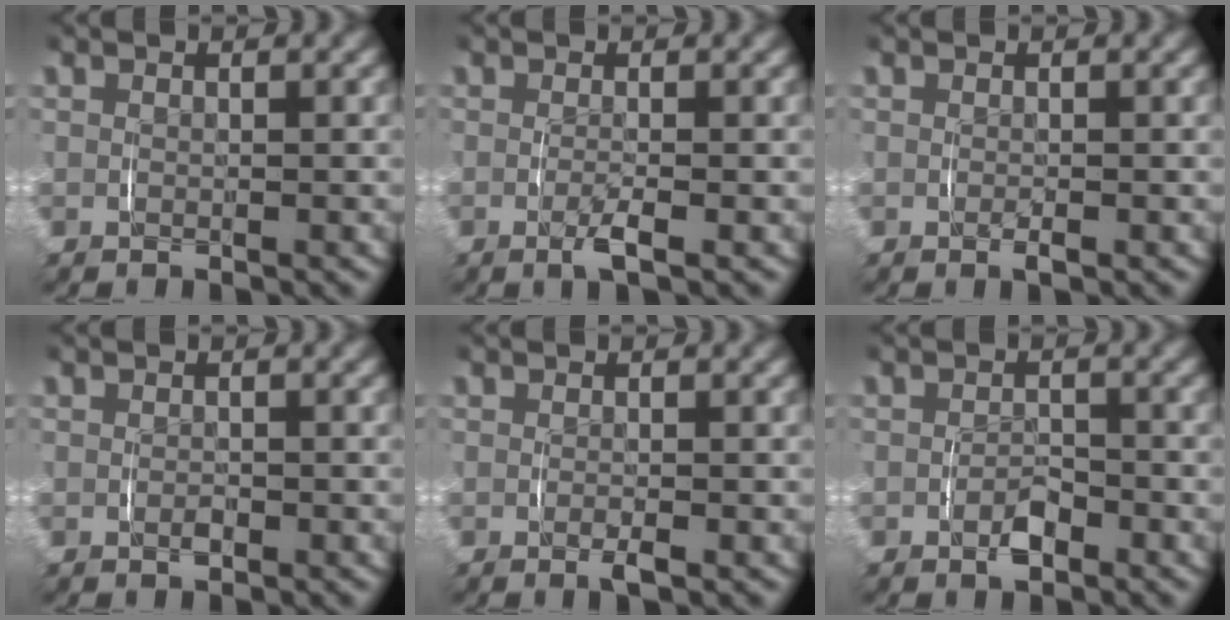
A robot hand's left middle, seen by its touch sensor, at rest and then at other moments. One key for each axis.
{"total": 1.6, "fx": -0.7, "fy": 0.1, "fz": 1.4, "tx": -0.034, "ty": -0.007, "tz": -0.009}
{"total": 0.6, "fx": -0.3, "fy": 0.1, "fz": 0.5, "tx": -0.012, "ty": 0.001, "tz": -0.006}
{"total": 0.8, "fx": -0.4, "fy": 0.4, "fz": 0.5, "tx": -0.011, "ty": -0.003, "tz": -0.007}
{"total": 1.0, "fx": -0.5, "fy": 0.1, "fz": 0.9, "tx": -0.017, "ty": 0.000, "tz": -0.008}
{"total": 2.0, "fx": -1.3, "fy": 1.1, "fz": 1.1, "tx": -0.016, "ty": 0.000, "tz": -0.022}